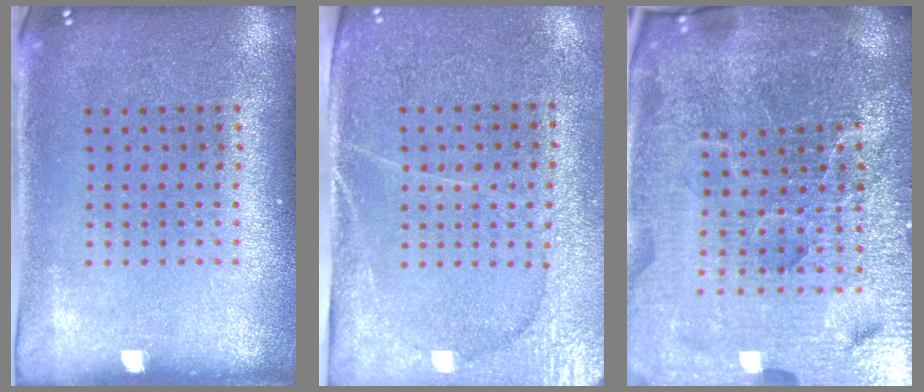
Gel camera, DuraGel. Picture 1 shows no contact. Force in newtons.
{"total": 3.0, "press": 2.8, "slide": 1.1}
{"total": 6.8, "press": 6.0, "slide": 3.2}